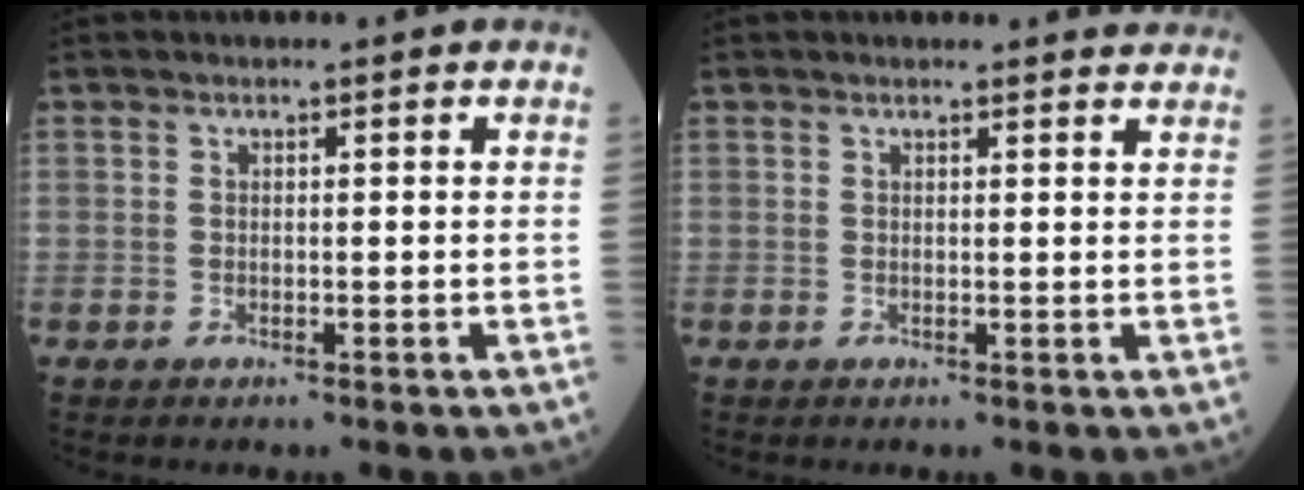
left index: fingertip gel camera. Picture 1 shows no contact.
{"total": 2.5, "force": [2.4, 0.2, 0.0], "torque": [-0.005, -0.005, 0.016]}